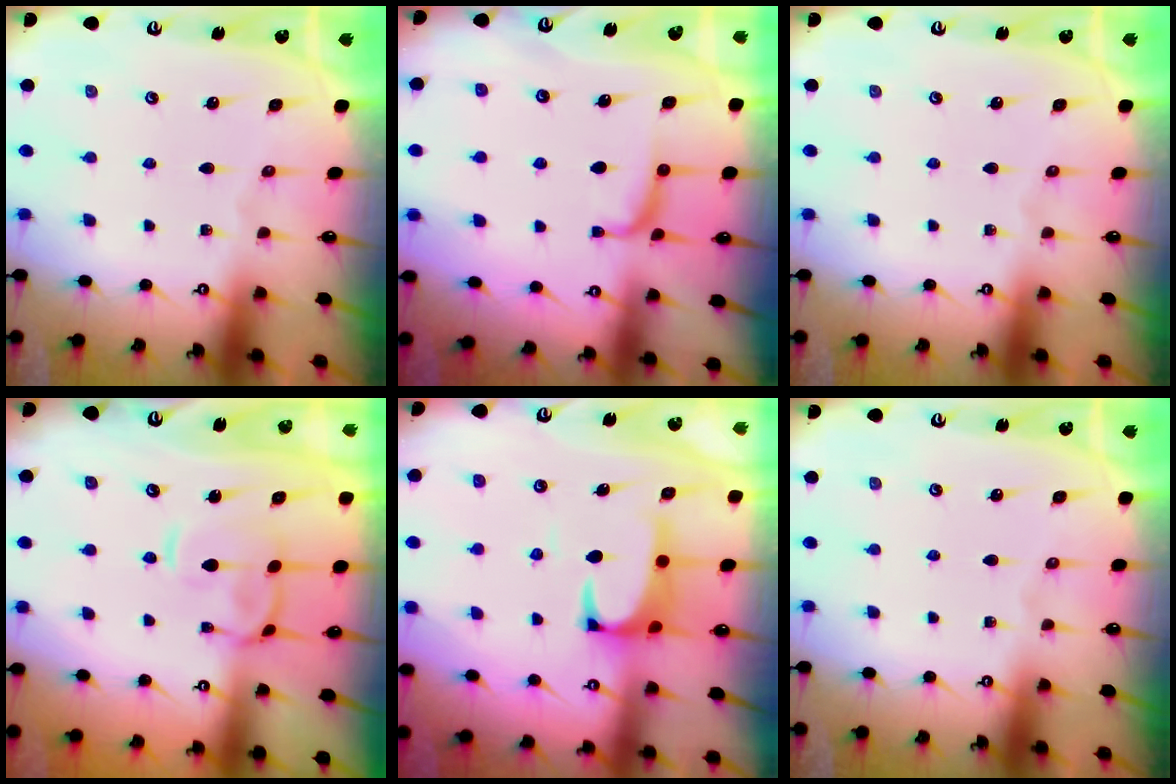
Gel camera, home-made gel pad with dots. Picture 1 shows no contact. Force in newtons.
{"total": 1.0, "press": 0.8, "slide": 0.7}
{"total": 0.0}
{"total": 4.8, "press": 4.7, "slide": 1.2}
{"total": 1.9, "press": 1.7, "slide": 0.8}
{"total": 0.0}